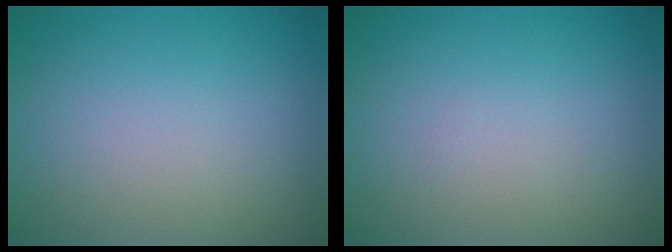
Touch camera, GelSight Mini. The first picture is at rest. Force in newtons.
{"total": 0.0}